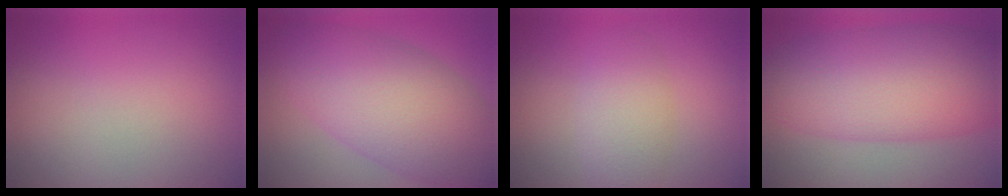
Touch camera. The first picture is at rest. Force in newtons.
{"total": 10.0, "press": 10.0, "slide": 0.3}
{"total": 3.4, "press": 3.4, "slide": 0.1}
{"total": 10.9, "press": 10.9, "slide": 0.3}